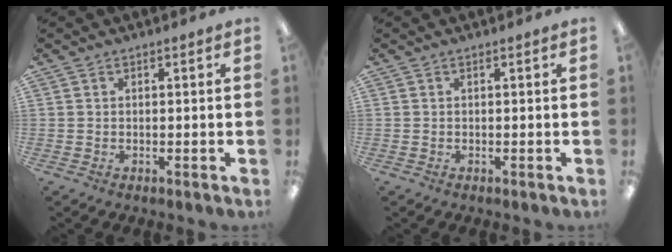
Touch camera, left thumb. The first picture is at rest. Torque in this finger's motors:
{"motor_torque": [0.00, 0.00, 0.00, 0.00, 0.00]}